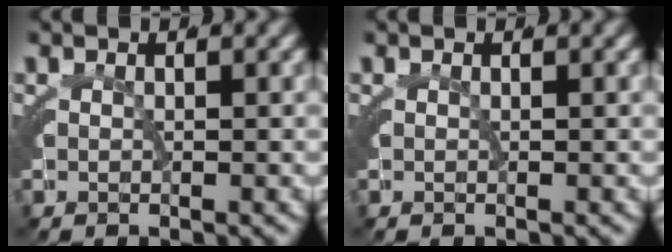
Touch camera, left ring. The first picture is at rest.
{"total": 0.0}